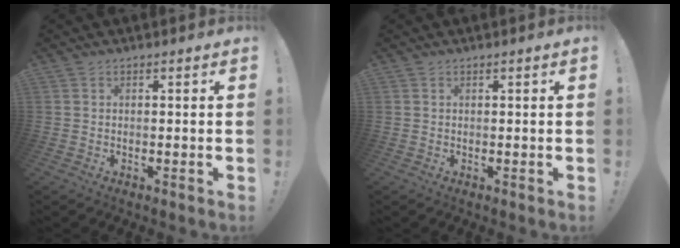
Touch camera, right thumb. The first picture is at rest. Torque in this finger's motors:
{"motor_torque": [0.16, -0.31, -0.26, 0.12, -0.04]}